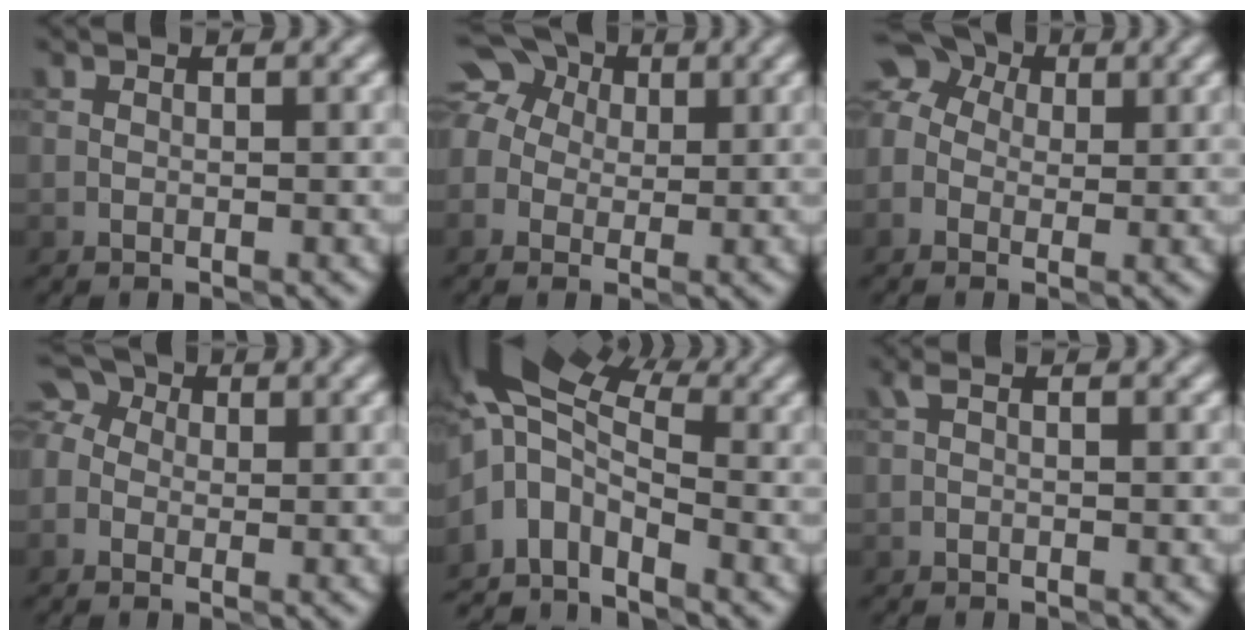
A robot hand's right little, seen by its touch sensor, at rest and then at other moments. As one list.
[{"total": 8.9, "force": [2.7, 7.4, 4.3], "torque": [-0.082, 0.048, 0.011]}, {"total": 7.5, "force": [1.8, 5.9, 4.2], "torque": [-0.071, 0.034, -0.008]}, {"total": 4.4, "force": [0.8, 3.6, 2.4], "torque": [-0.040, 0.028, -0.013]}, {"total": 8.1, "force": [-1.1, 4.7, 6.5], "torque": [-0.124, 0.008, -0.041]}, {"total": 0.6, "force": [-0.1, 0.2, 0.5], "torque": [-0.013, 0.001, -0.003]}]